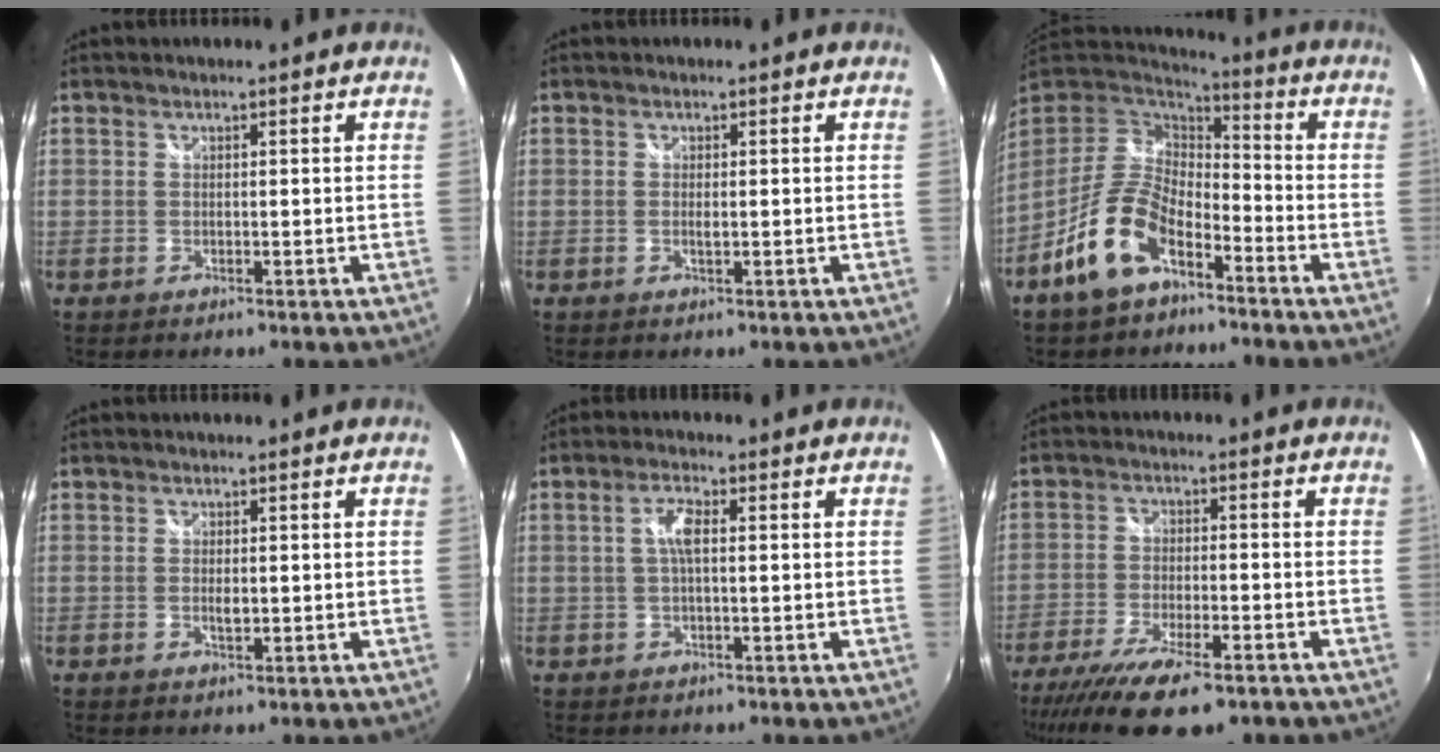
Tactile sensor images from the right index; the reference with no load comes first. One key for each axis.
{"total": 0.9, "fx": 0.1, "fy": 0.2, "fz": 0.9, "tx": -0.017, "ty": 0.002, "tz": 0.001}
{"total": 13.7, "fx": -7.8, "fy": 6.6, "fz": 9.1, "tx": -0.193, "ty": 0.001, "tz": -0.147}
{"total": 1.6, "fx": -0.1, "fy": 0.7, "fz": 1.4, "tx": -0.025, "ty": 0.001, "tz": 0.000}
{"total": 3.5, "fx": 0.3, "fy": 0.9, "fz": 3.4, "tx": -0.067, "ty": 0.006, "tz": 0.006}
{"total": 15.2, "fx": -10.9, "fy": 4.3, "fz": 9.6, "tx": -0.204, "ty": -0.050, "tz": -0.186}